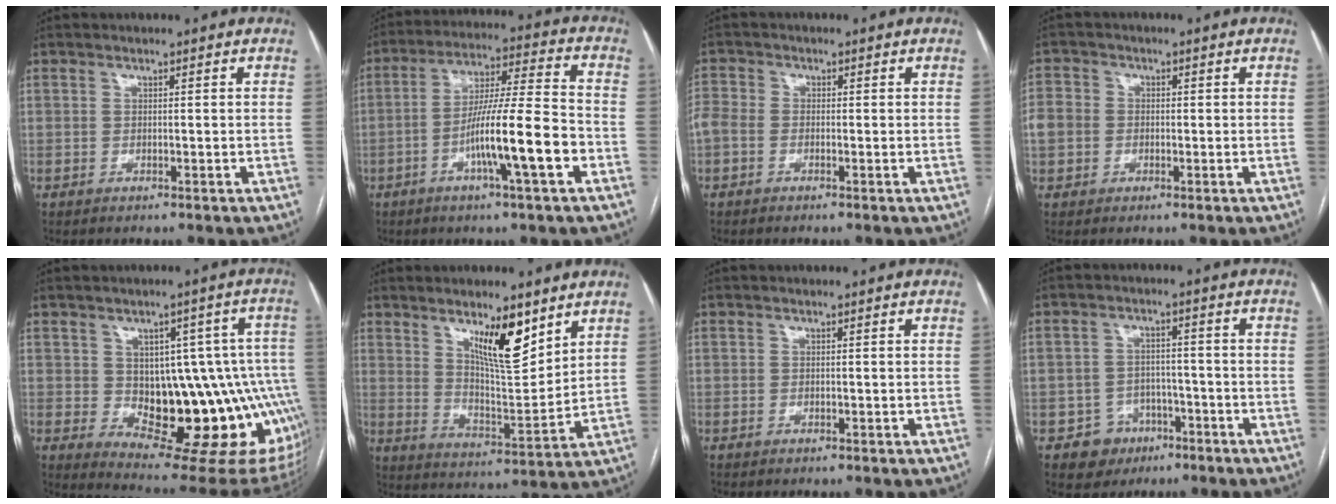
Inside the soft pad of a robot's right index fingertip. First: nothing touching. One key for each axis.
{"total": 13.3, "fx": -4.7, "fy": 0.2, "fz": 12.4, "tx": -0.215, "ty": 0.002, "tz": -0.083}
{"total": 4.0, "fx": -0.8, "fy": 3.2, "fz": 2.3, "tx": -0.066, "ty": 0.016, "tz": -0.019}
{"total": 5.3, "fx": -0.4, "fy": 4.9, "fz": 2.1, "tx": -0.053, "ty": 0.019, "tz": -0.009}
{"total": 18.8, "fx": -1.6, "fy": 7.2, "fz": 17.3, "tx": -0.151, "ty": 0.023, "tz": 0.005}
{"total": 10.9, "fx": 6.6, "fy": 2.4, "fz": 8.4, "tx": -0.144, "ty": -0.009, "tz": 0.118}
{"total": 0.0}
{"total": 5.6, "fx": -2.9, "fy": 4.8, "fz": 0.5, "tx": 0.001, "ty": 0.014, "tz": -0.036}